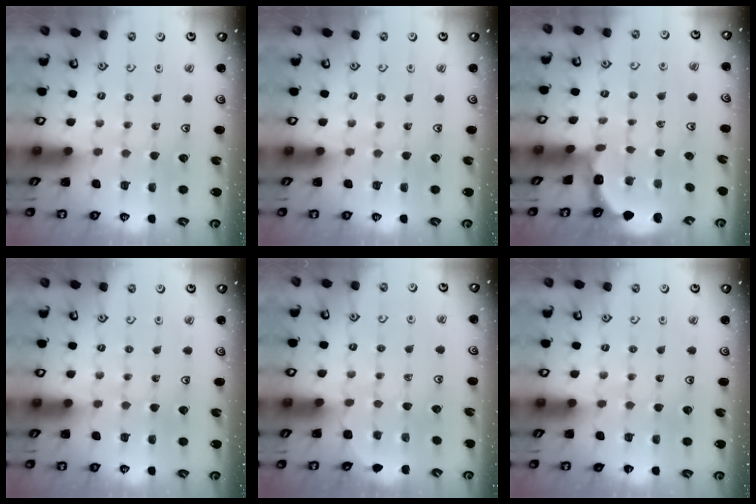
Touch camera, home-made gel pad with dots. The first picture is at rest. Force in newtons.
{"total": 0.0}
{"total": 1.9, "press": 1.9, "slide": 0.3}
{"total": 0.0}
{"total": 1.5, "press": 1.2, "slide": 1.0}
{"total": 0.0}